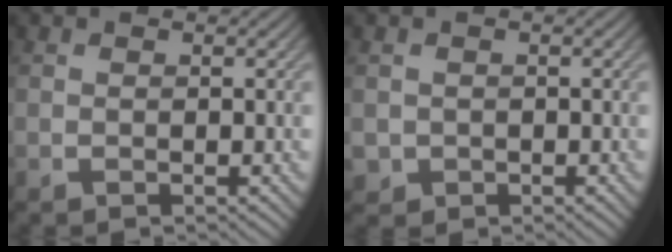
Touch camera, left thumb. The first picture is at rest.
{"total": 1.5, "force": [-0.2, 1.5, 0.1], "torque": [-0.004, -0.011, -0.006]}